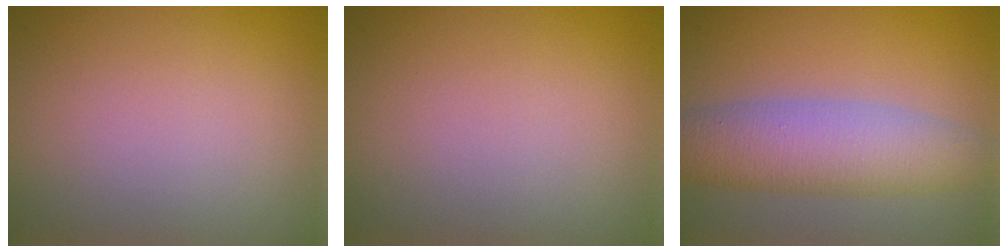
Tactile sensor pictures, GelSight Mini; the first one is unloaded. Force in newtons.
{"total": 0.0}
{"total": 5.8, "press": 5.8, "slide": 0.2}